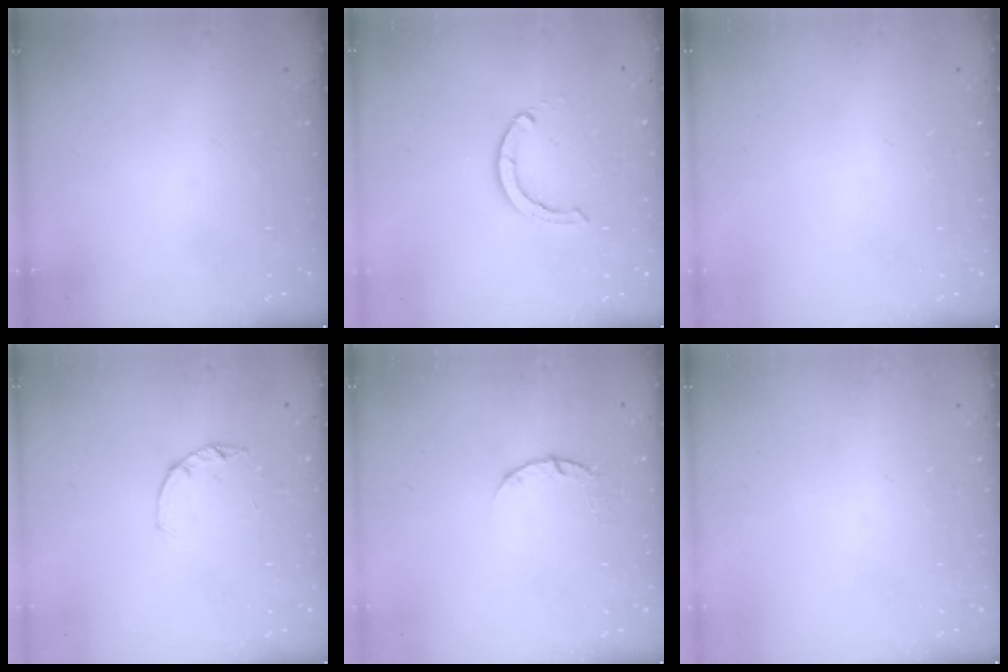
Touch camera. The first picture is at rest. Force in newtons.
{"total": 2.9, "press": 2.9, "slide": 0.1}
{"total": 0.0}
{"total": 2.2, "press": 2.2, "slide": 0.4}
{"total": 3.8, "press": 3.8, "slide": 0.5}
{"total": 0.0}